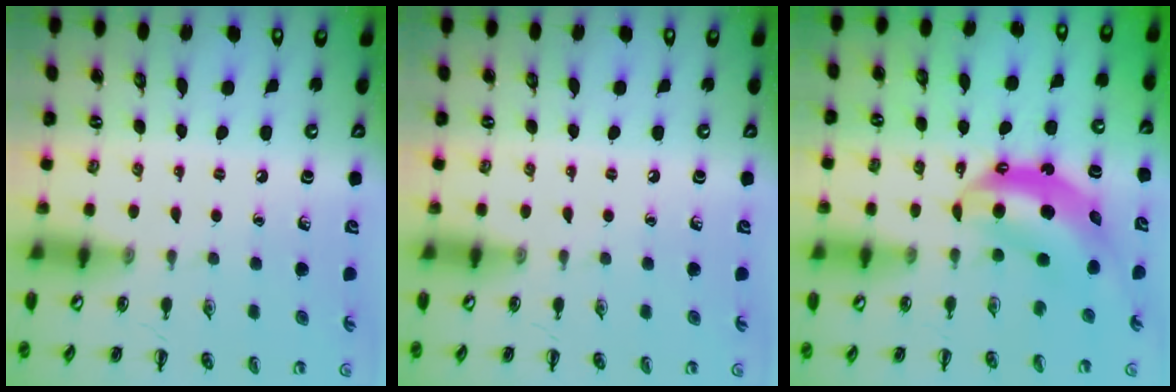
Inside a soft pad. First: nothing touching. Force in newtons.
{"total": 0.0}
{"total": 7.1, "press": 7.0, "slide": 1.2}